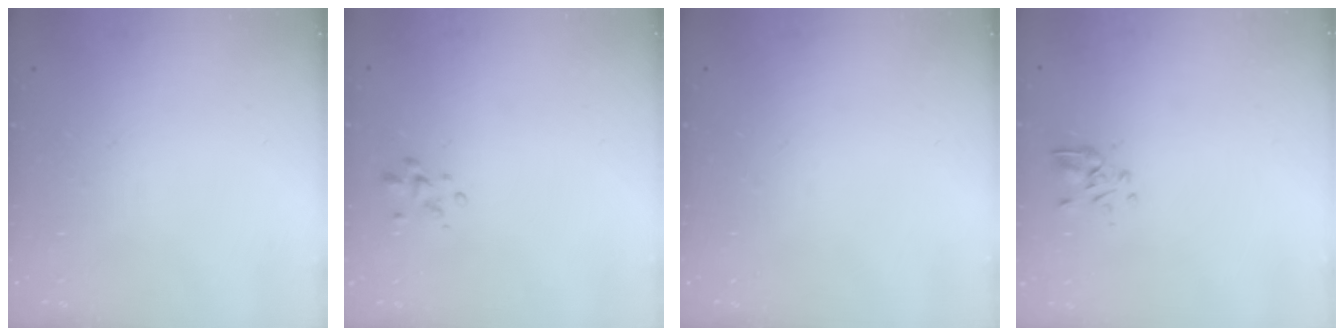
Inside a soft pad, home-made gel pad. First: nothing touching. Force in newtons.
{"total": 2.3, "press": 2.2, "slide": 0.3}
{"total": 0.0}
{"total": 2.5, "press": 2.3, "slide": 1.0}